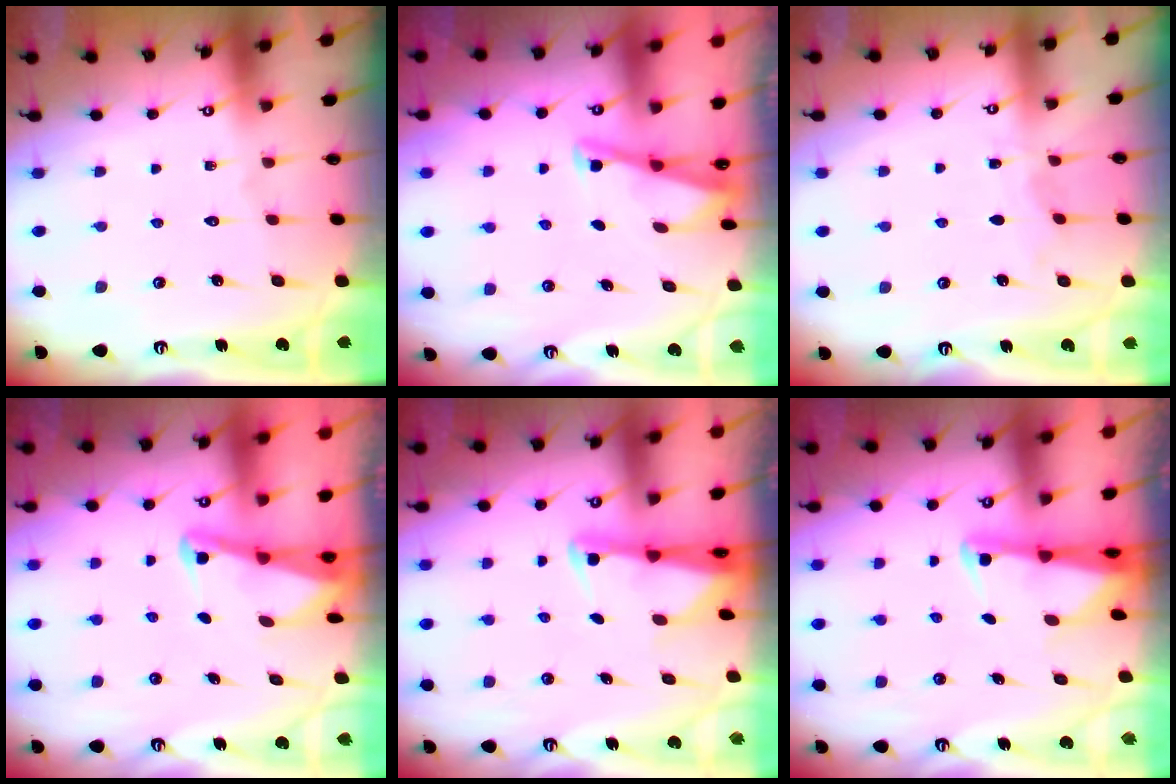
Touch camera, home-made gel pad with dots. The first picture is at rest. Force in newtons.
{"total": 2.7, "press": 2.7, "slide": 0.2}
{"total": 3.8, "press": 3.8, "slide": 0.4}
{"total": 2.1, "press": 2.1, "slide": 0.3}
{"total": 2.8, "press": 2.7, "slide": 0.6}
{"total": 2.6, "press": 2.6, "slide": 0.5}